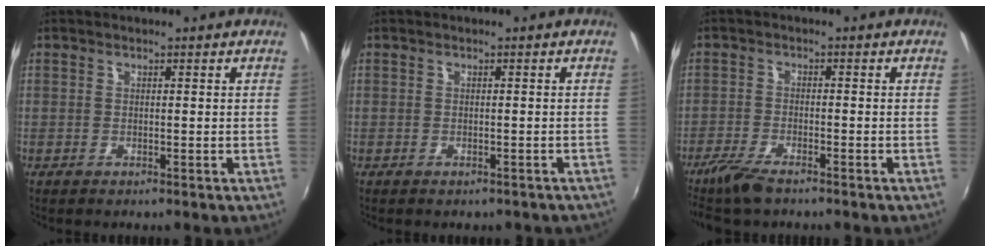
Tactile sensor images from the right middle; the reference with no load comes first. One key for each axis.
{"total": 2.5, "fx": -2.1, "fy": 1.1, "fz": 1.0, "tx": -0.016, "ty": -0.006, "tz": -0.021}
{"total": 6.2, "fx": -4.9, "fy": 1.4, "fz": 3.5, "tx": -0.095, "ty": -0.018, "tz": -0.097}